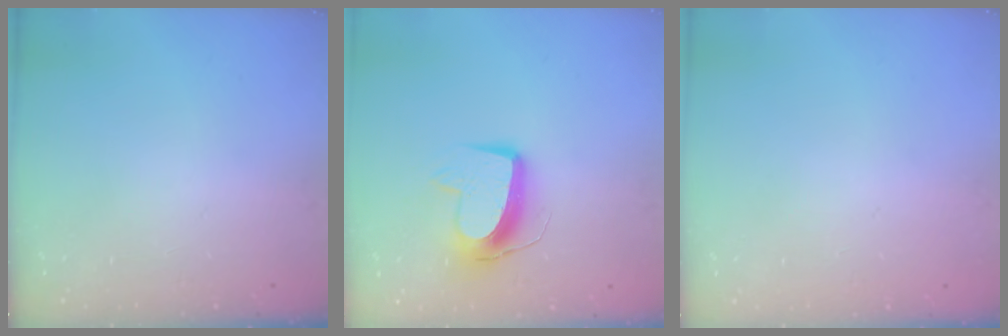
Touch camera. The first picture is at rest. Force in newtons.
{"total": 10.1, "press": 10.1, "slide": 0.4}
{"total": 0.7, "press": 0.6, "slide": 0.3}